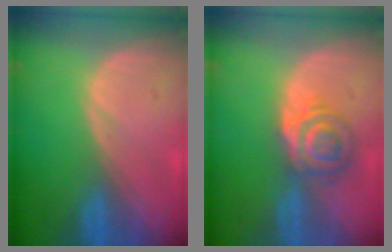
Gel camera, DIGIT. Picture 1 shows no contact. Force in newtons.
{"total": 6.0, "press": 5.5, "slide": 2.2}